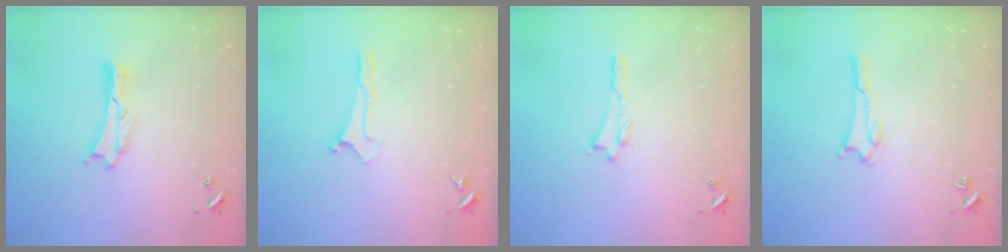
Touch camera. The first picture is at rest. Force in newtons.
{"total": 0.0}
{"total": 0.8, "press": 0.8, "slide": 0.2}
{"total": 1.6, "press": 1.6, "slide": 0.1}